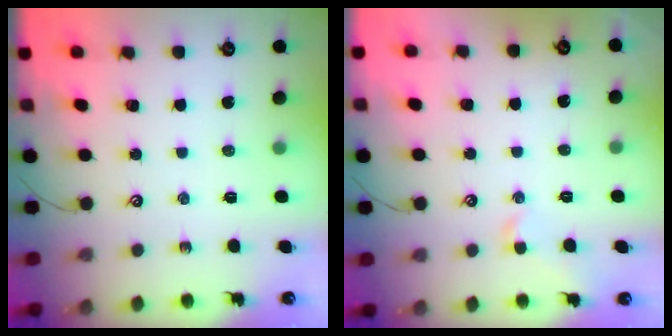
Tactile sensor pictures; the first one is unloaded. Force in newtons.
{"total": 0.6, "press": 0.2, "slide": 0.6}